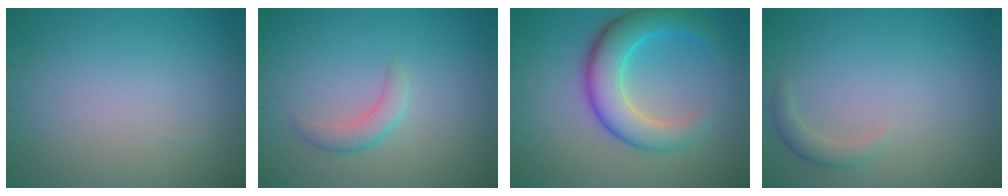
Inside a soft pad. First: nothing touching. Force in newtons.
{"total": 1.9, "press": 1.9, "slide": 0.1}
{"total": 6.6, "press": 6.6, "slide": 0.1}
{"total": 1.5, "press": 1.5, "slide": 0.1}